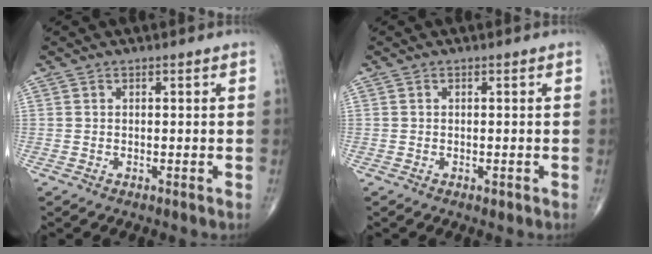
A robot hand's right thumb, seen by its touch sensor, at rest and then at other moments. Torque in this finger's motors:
{"motor_torque": [-0.09, 0.15, -0.15, -0.04, -0.02]}